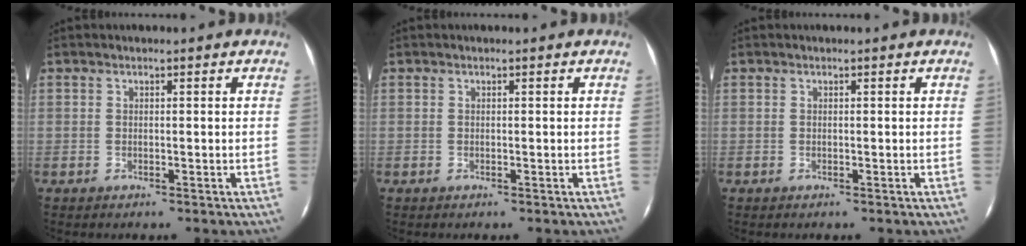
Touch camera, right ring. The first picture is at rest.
{"total": 0.0}
{"total": 0.0}